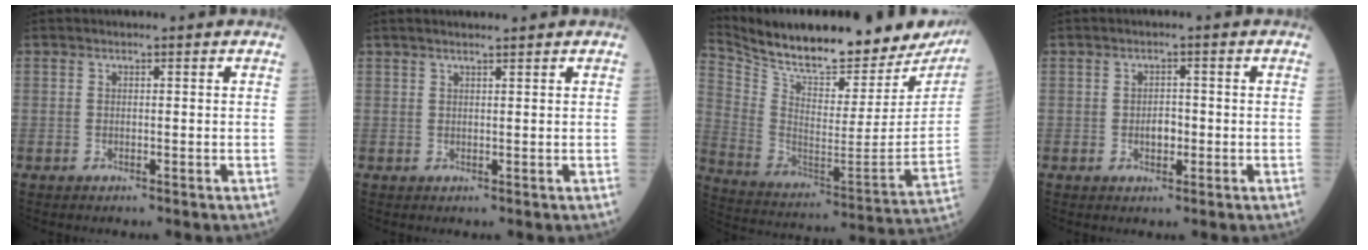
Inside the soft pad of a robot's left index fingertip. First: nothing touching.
{"total": 3.4, "force": [2.9, 0.0, 1.9], "torque": [-0.026, 0.018, 0.047]}
{"total": 28.9, "force": [25.4, 6.2, 12.2], "torque": [-0.226, -0.063, 0.361]}
{"total": 2.2, "force": [-0.4, 1.3, 1.8], "torque": [-0.028, 0.003, -0.005]}